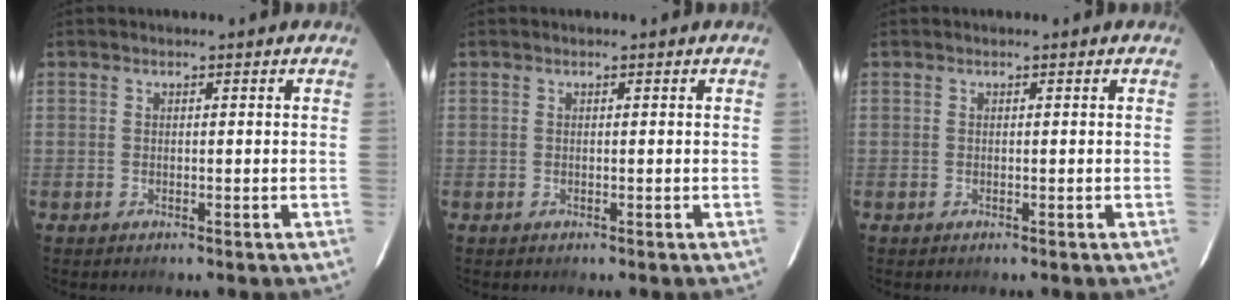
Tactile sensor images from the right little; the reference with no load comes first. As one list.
[{"total": 0.0}, {"total": 0.0}]